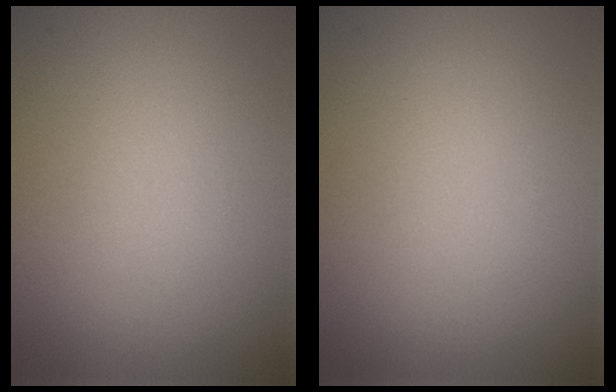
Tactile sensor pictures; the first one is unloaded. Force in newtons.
{"total": 0.0}